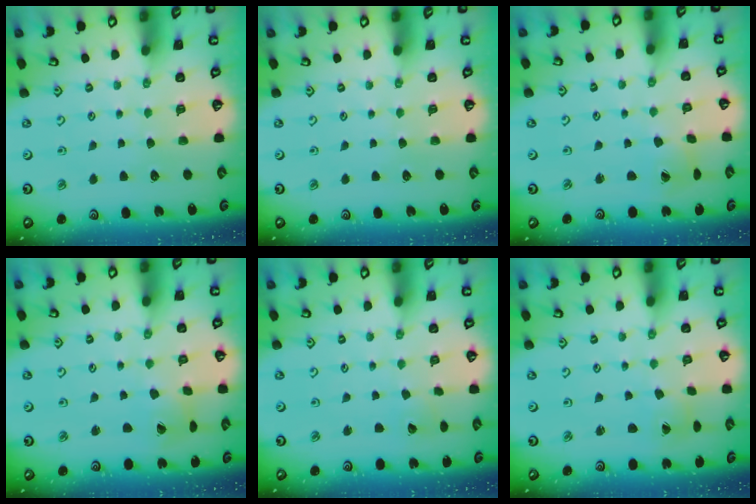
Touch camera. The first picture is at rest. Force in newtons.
{"total": 0.0}
{"total": 1.7, "press": 1.7, "slide": 0.2}
{"total": 2.0, "press": 2.0, "slide": 0.3}
{"total": 1.5, "press": 1.5, "slide": 0.2}
{"total": 0.7, "press": 0.7, "slide": 0.1}